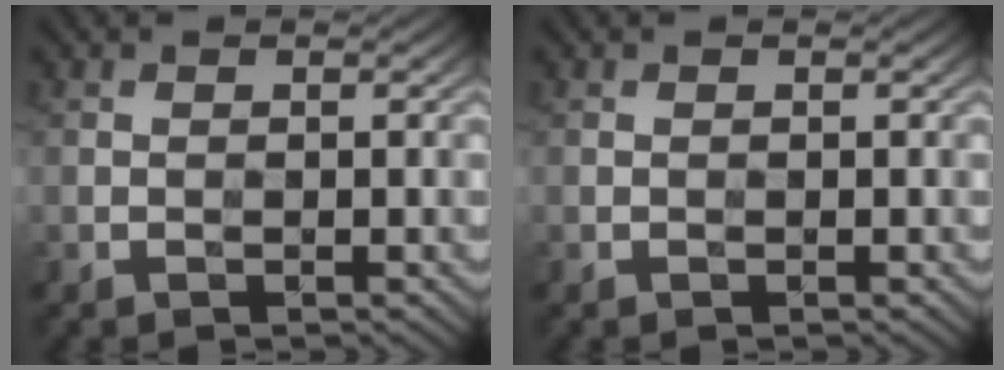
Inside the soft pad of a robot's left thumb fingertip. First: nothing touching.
{"total": 0.0}